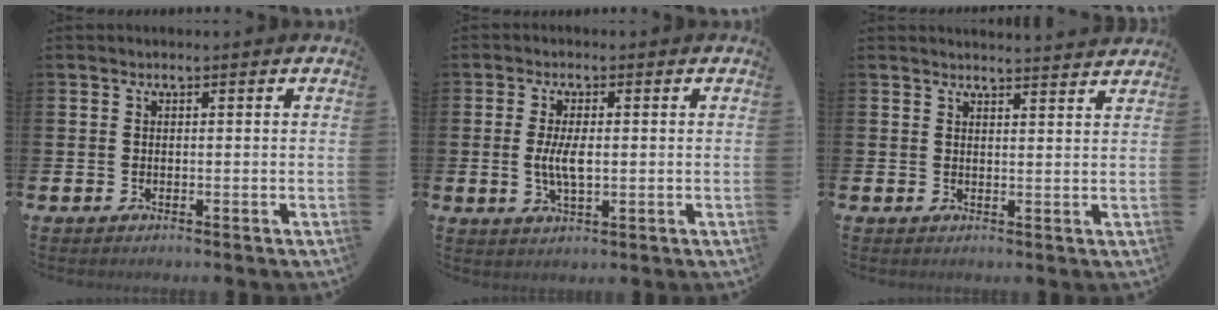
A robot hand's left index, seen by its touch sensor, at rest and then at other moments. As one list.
[{"total": 4.3, "force": [0.1, 1.7, 3.9], "torque": [-0.065, 0.001, -0.003]}, {"total": 2.8, "force": [2.8, -0.3, -0.2], "torque": [0.007, -0.021, 0.048]}]